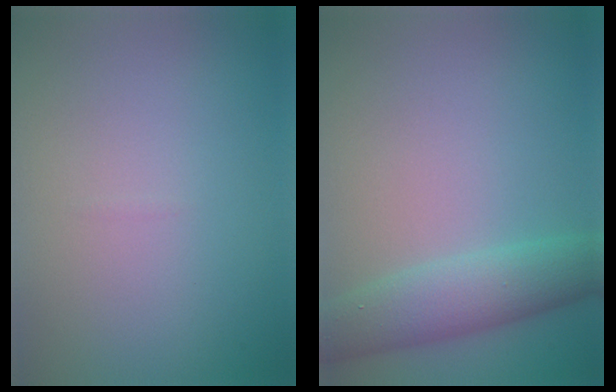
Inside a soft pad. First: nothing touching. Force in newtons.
{"total": 4.9, "press": 4.9, "slide": 0.1}